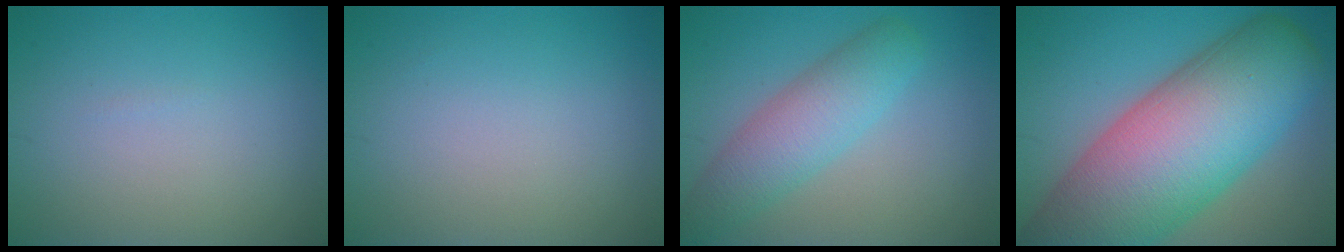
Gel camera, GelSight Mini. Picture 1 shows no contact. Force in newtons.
{"total": 0.0}
{"total": 5.0, "press": 5.0, "slide": 0.1}
{"total": 16.8, "press": 16.8, "slide": 0.8}